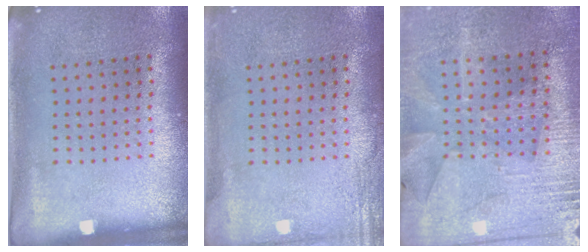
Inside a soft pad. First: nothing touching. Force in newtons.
{"total": 1.9, "press": 1.9, "slide": 0.2}
{"total": 2.8, "press": 2.7, "slide": 0.6}